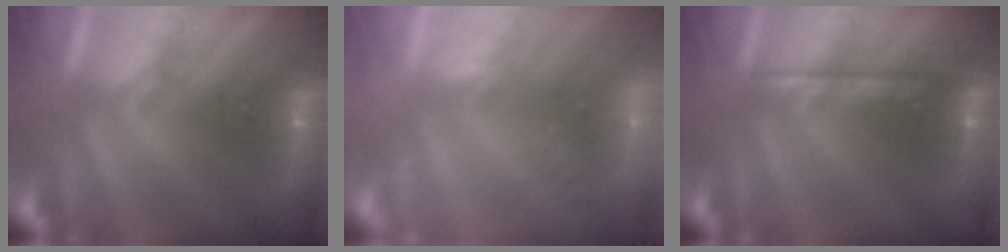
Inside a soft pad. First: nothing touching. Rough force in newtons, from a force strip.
{"total": 1.1}
{"total": 2.1}